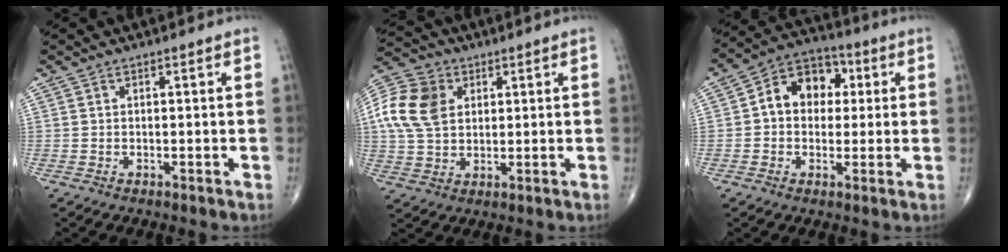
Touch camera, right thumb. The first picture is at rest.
{"total": 13.0, "force": [2.9, 9.7, 8.1], "torque": [-0.149, 0.005, 0.050]}
{"total": 11.0, "force": [1.7, 8.4, 6.8], "torque": [-0.073, 0.025, 0.015]}